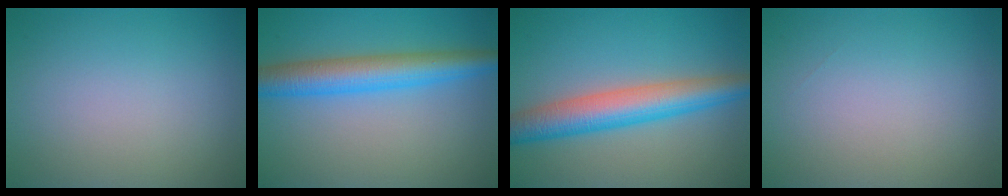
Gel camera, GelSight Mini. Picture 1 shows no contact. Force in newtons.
{"total": 5.8, "press": 5.8, "slide": 0.2}
{"total": 6.3, "press": 6.3, "slide": 0.1}
{"total": 0.0}